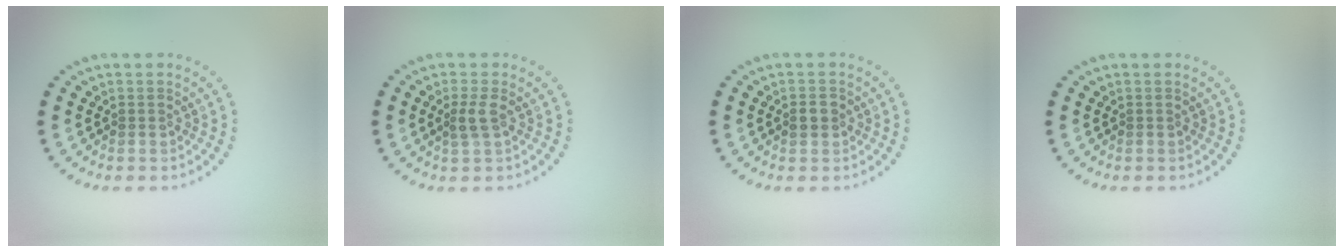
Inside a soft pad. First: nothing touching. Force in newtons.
{"total": 1.7, "press": 1.5, "slide": 0.8}
{"total": 1.2, "press": 1.1, "slide": 0.1}
{"total": 0.0}